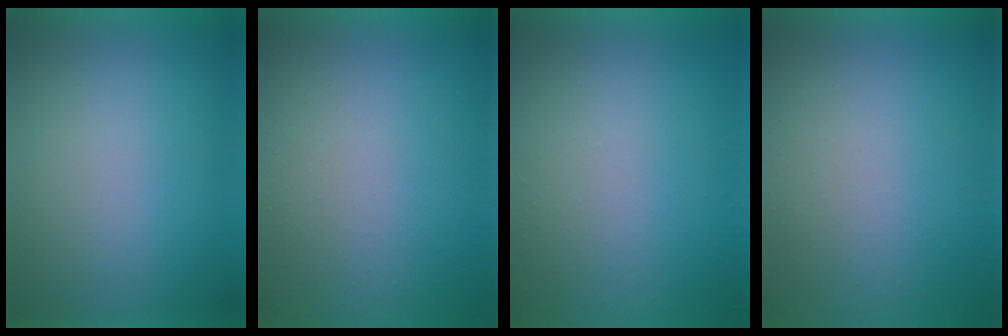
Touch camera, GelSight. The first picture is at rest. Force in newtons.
{"total": 9.5}
{"total": 4.7}
{"total": 9.5}